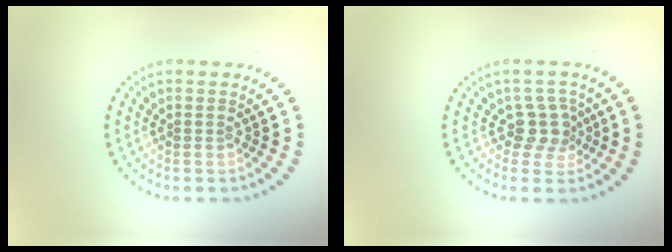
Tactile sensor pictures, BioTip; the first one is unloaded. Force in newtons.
{"total": 2.5, "press": 2.0, "slide": 1.5}